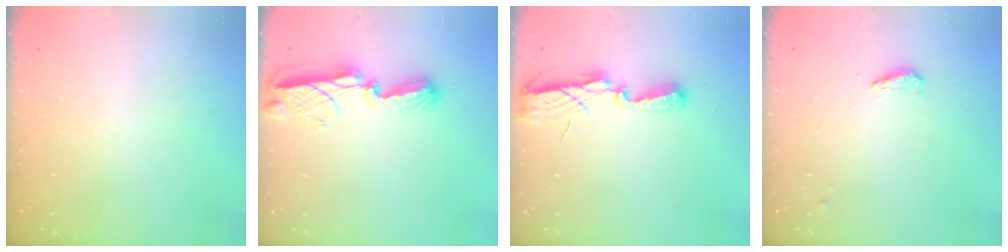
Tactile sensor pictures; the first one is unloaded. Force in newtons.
{"total": 8.5, "press": 8.4, "slide": 1.2}
{"total": 7.1, "press": 7.1, "slide": 0.5}
{"total": 3.9, "press": 3.8, "slide": 0.4}